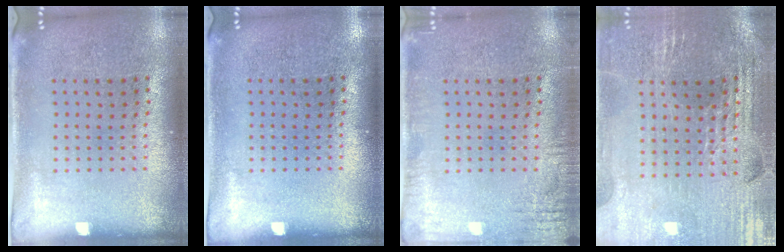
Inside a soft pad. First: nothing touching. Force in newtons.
{"total": 0.0}
{"total": 2.3, "press": 2.3, "slide": 0.3}
{"total": 2.9, "press": 2.8, "slide": 0.5}